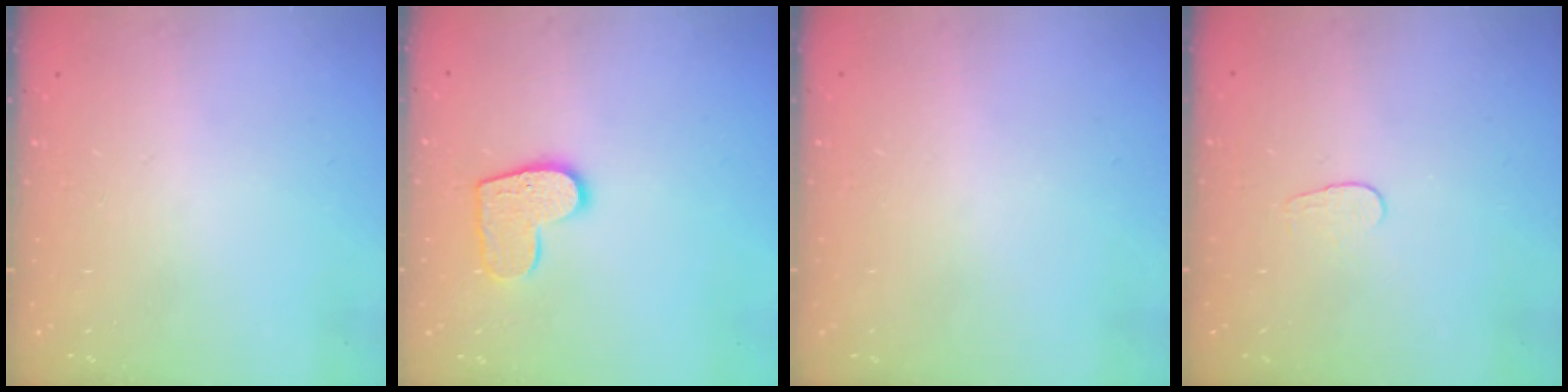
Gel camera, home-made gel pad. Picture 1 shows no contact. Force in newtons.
{"total": 10.8, "press": 10.8, "slide": 0.7}
{"total": 0.6, "press": 0.5, "slide": 0.2}
{"total": 4.0, "press": 4.0, "slide": 0.3}